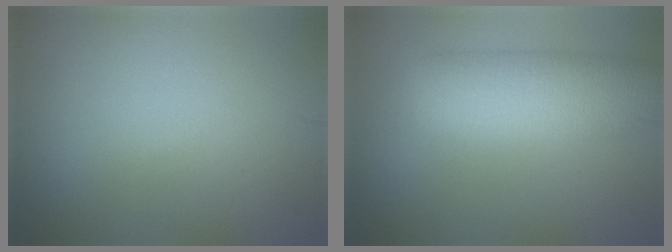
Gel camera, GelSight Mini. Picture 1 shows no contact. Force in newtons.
{"total": 7.9, "press": 7.9, "slide": 0.3}